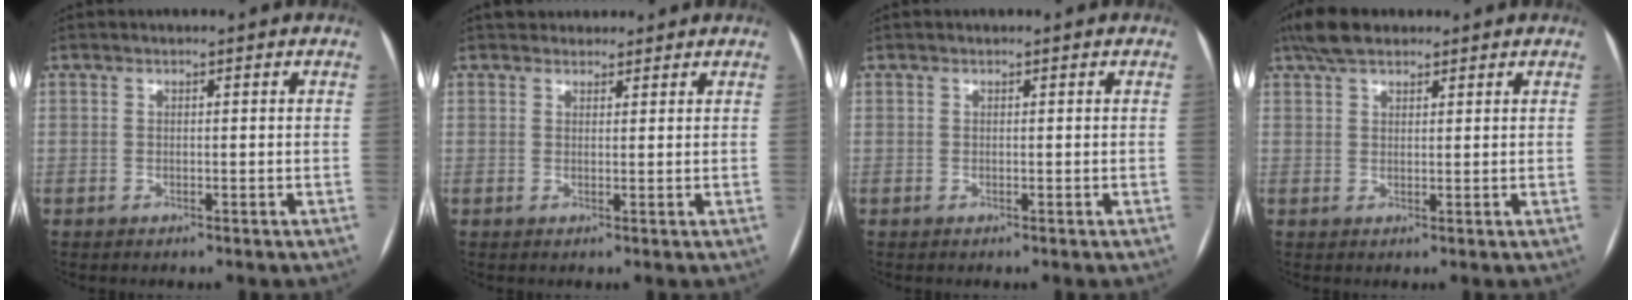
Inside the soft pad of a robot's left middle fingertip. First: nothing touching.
{"total": 3.9, "force": [3.5, 1.6, 0.5], "torque": [0.003, 0.023, 0.051]}
{"total": 0.0}
{"total": 5.0, "force": [3.8, 2.2, 2.4], "torque": [-0.052, 0.024, 0.073]}